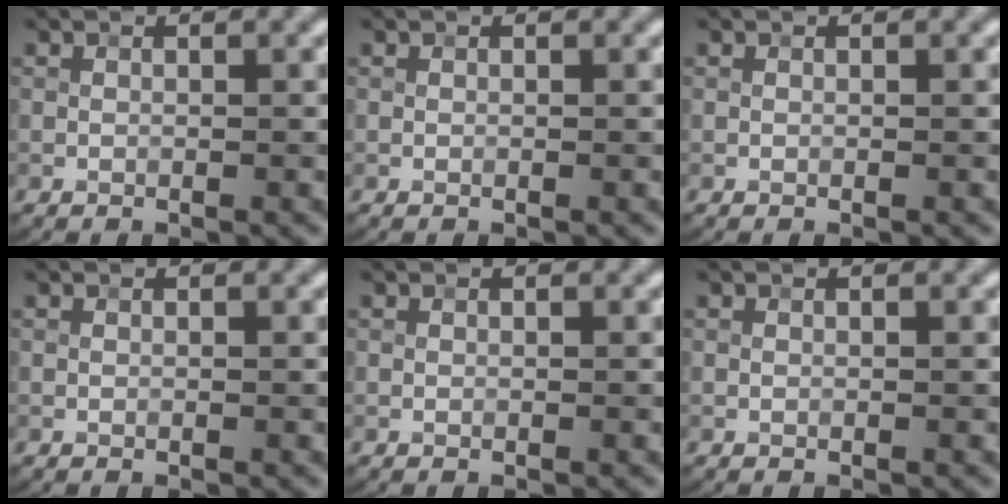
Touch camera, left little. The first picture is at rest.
{"total": 0.0}
{"total": 0.0}
{"total": 0.0}
{"total": 0.0}
{"total": 0.0}